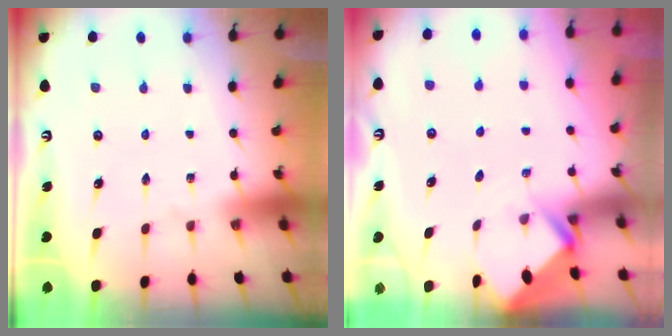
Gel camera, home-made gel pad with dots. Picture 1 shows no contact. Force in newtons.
{"total": 2.7, "press": 2.7, "slide": 0.2}